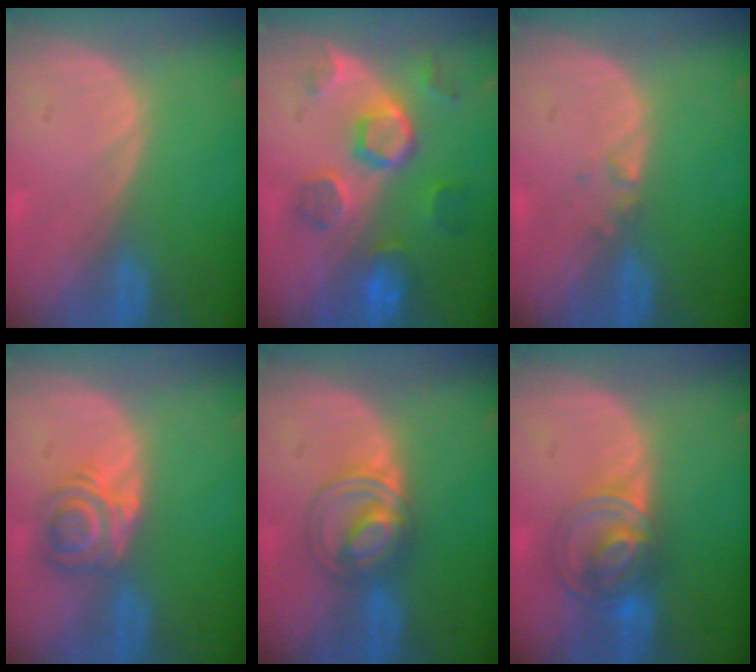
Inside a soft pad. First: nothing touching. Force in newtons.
{"total": 8.5, "press": 8.0, "slide": 2.9}
{"total": 0.9, "press": 0.9, "slide": 0.1}
{"total": 5.8, "press": 4.9, "slide": 3.0}
{"total": 5.8, "press": 5.7, "slide": 1.2}
{"total": 7.3, "press": 6.3, "slide": 3.7}